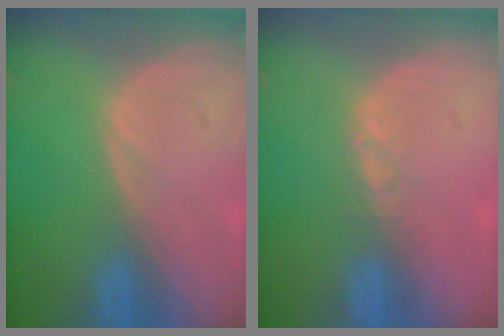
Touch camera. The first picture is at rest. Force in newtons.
{"total": 1.3, "press": 1.0, "slide": 0.8}